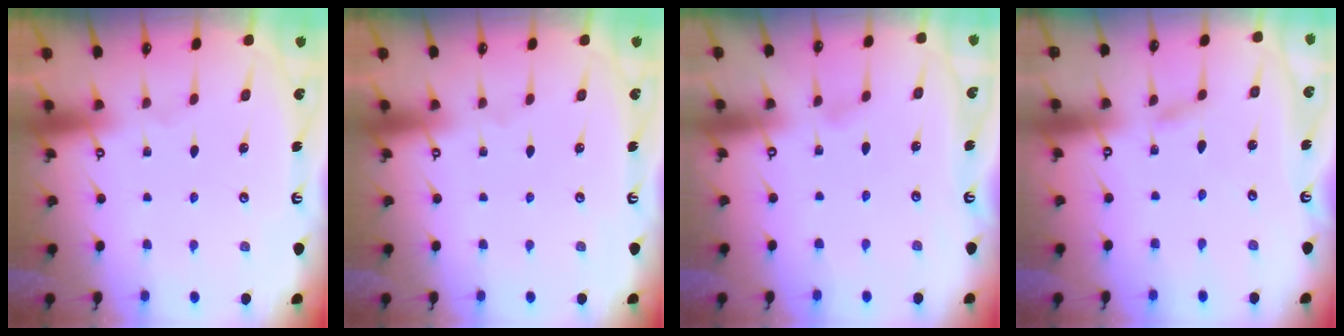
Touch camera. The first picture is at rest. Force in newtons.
{"total": 0.0}
{"total": 0.9, "press": 0.9, "slide": 0.1}
{"total": 1.2, "press": 1.2, "slide": 0.1}